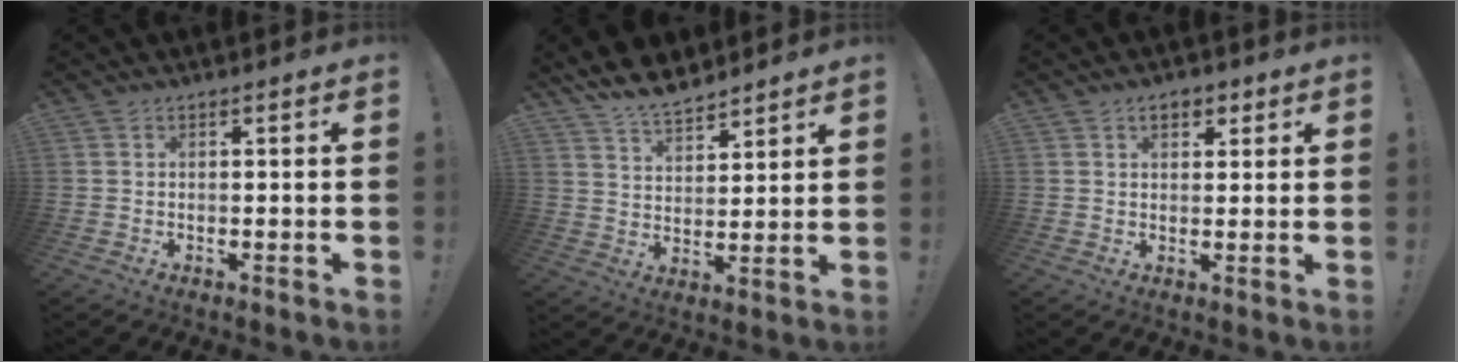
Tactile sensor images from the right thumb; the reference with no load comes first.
{"total": 8.9, "force": [7.7, 3.4, 2.8], "torque": [-0.057, -0.052, 0.148]}
{"total": 4.3, "force": [2.0, 2.8, 2.6], "torque": [-0.033, 0.003, 0.032]}